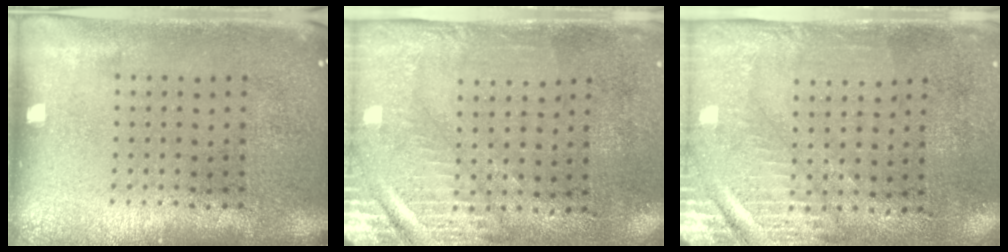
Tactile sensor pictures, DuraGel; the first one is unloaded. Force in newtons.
{"total": 2.9, "press": 2.5, "slide": 1.5}
{"total": 2.9, "press": 2.5, "slide": 1.5}